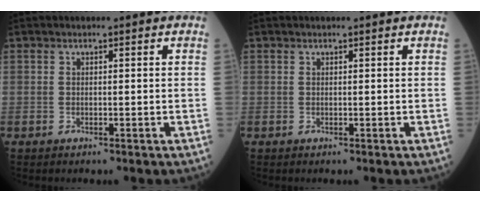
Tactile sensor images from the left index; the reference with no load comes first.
{"total": 0.6, "force": [0.6, 0.0, 0.2], "torque": [-0.003, 0.002, 0.010]}